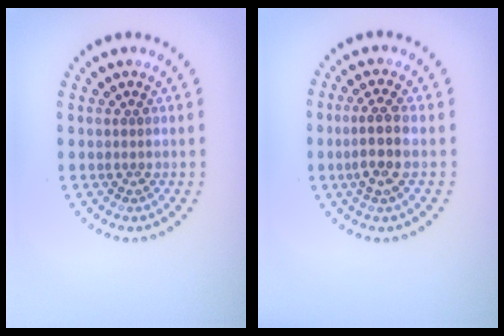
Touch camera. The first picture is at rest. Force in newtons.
{"total": 2.9, "press": 2.5, "slide": 1.6}